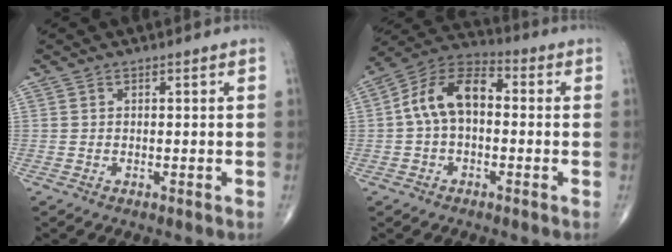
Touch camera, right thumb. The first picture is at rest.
{"total": 11.5, "force": [0.3, 7.1, 9.0], "torque": [-0.156, 0.038, -0.009]}